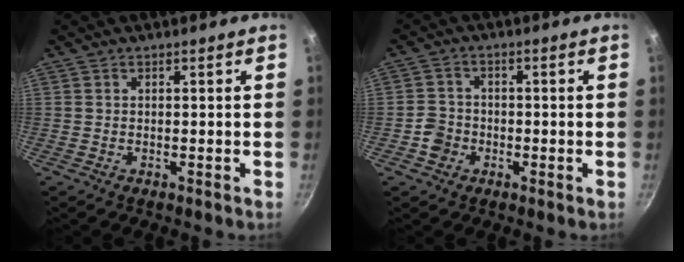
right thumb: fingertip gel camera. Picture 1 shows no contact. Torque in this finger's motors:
{"motor_torque": [0.56, 0.32, 0.60, -0.29, 0.00]}